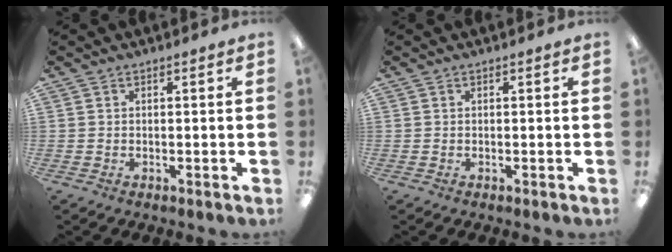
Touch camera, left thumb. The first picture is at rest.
{"total": 0.0}